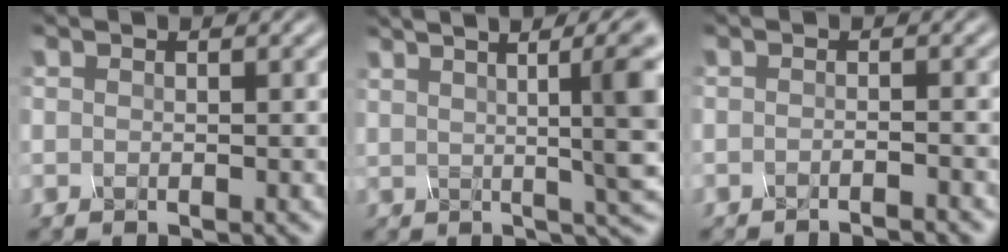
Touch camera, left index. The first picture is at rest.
{"total": 9.1, "force": [1.9, 1.3, 8.8], "torque": [-0.080, 0.022, 0.039]}
{"total": 2.4, "force": [-2.4, -0.5, 0.3], "torque": [-0.006, 0.000, -0.023]}